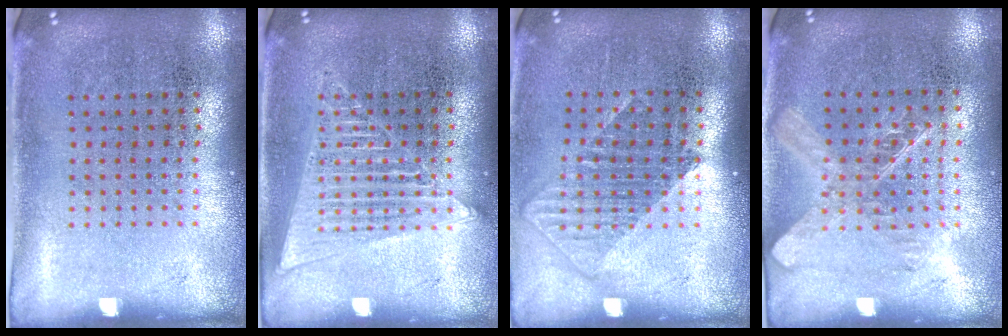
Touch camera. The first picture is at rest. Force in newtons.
{"total": 2.4, "press": 2.4, "slide": 0.3}
{"total": 1.2, "press": 1.0, "slide": 0.7}
{"total": 1.6, "press": 1.4, "slide": 0.8}